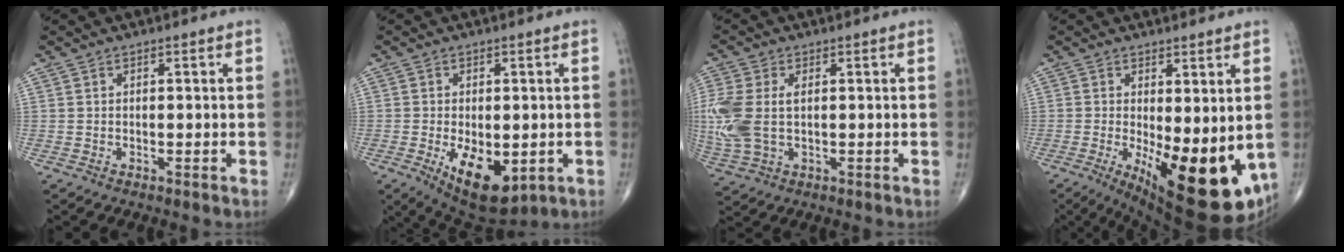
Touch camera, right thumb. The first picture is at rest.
{"total": 12.1, "force": [-3.3, 6.3, 9.8], "torque": [-0.140, -0.012, -0.033]}
{"total": 11.2, "force": [0.5, 6.7, 8.9], "torque": [-0.241, 0.003, 0.017]}
{"total": 17.9, "force": [-3.2, 6.6, 16.3], "torque": [-0.199, -0.032, -0.020]}